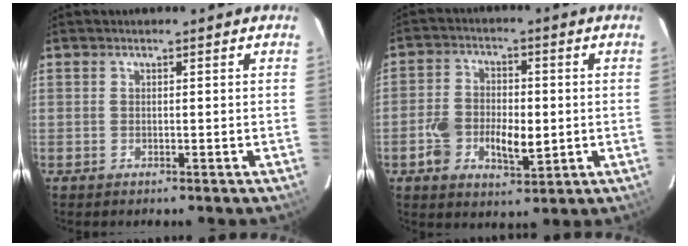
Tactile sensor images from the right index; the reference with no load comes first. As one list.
[{"total": 9.3, "force": [-2.2, 5.5, 7.2], "torque": [-0.149, 0.002, -0.038]}]